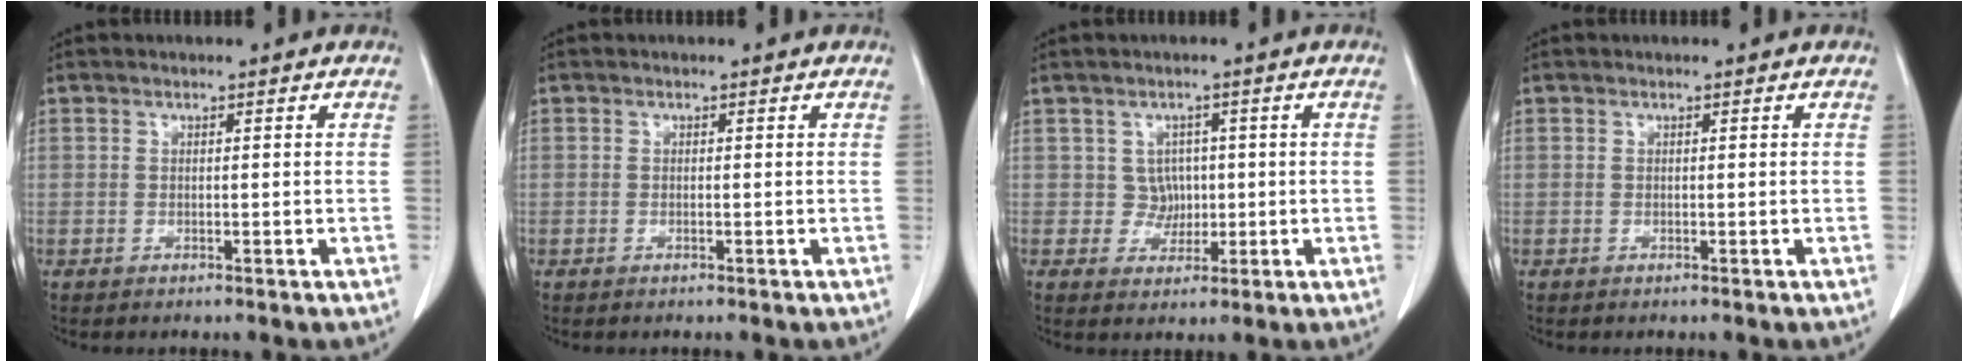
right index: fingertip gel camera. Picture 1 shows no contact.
{"total": 0.0}
{"total": 2.9, "force": [0.2, 2.9, 0.5], "torque": [0.001, 0.007, 0.005]}
{"total": 0.0}